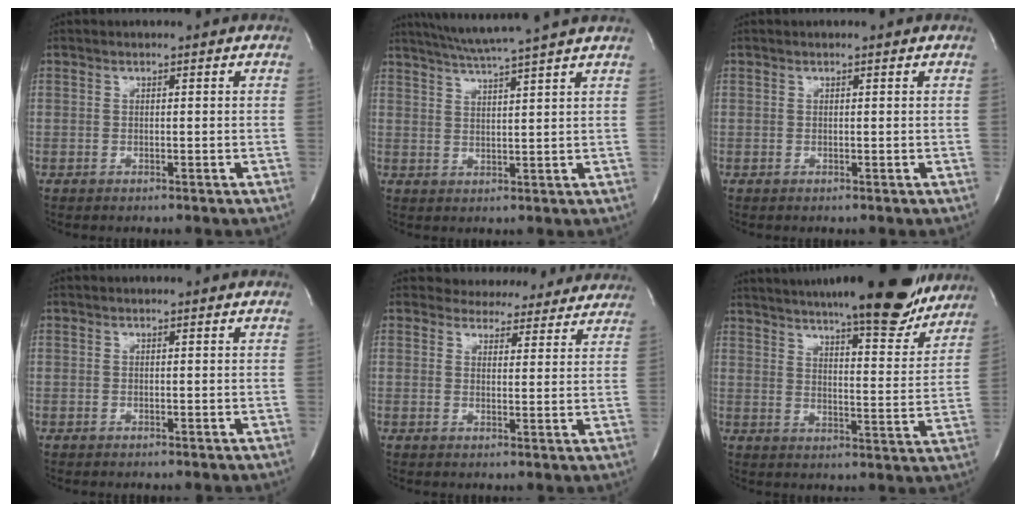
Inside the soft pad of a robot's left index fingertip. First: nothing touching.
{"total": 9.7, "force": [8.3, -1.9, 4.7], "torque": [-0.084, 0.005, 0.119]}
{"total": 0.0}
{"total": 0.0}
{"total": 11.4, "force": [10.6, 4.0, 1.1], "torque": [0.011, -0.010, 0.108]}
{"total": 24.6, "force": [21.2, 3.9, 12.0], "torque": [-0.184, -0.019, 0.273]}